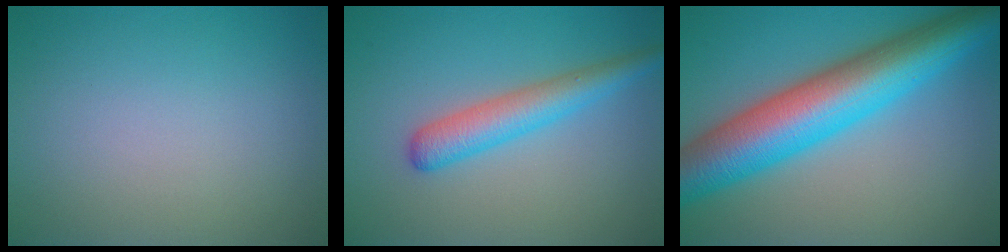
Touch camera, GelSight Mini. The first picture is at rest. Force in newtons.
{"total": 3.8, "press": 3.8, "slide": 0.1}
{"total": 11.4, "press": 11.4, "slide": 0.2}